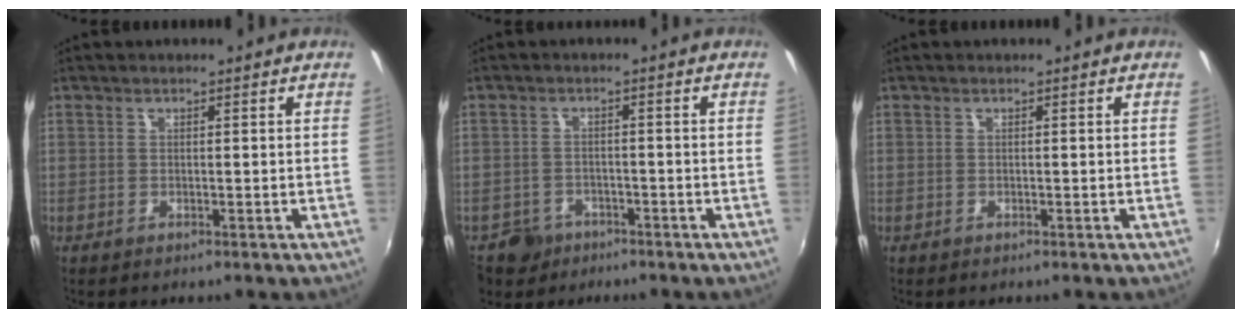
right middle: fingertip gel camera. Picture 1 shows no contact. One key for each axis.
{"total": 5.6, "fx": -3.4, "fy": 4.3, "fz": 1.0, "tx": -0.038, "ty": 0.006, "tz": -0.053}
{"total": 0.0}